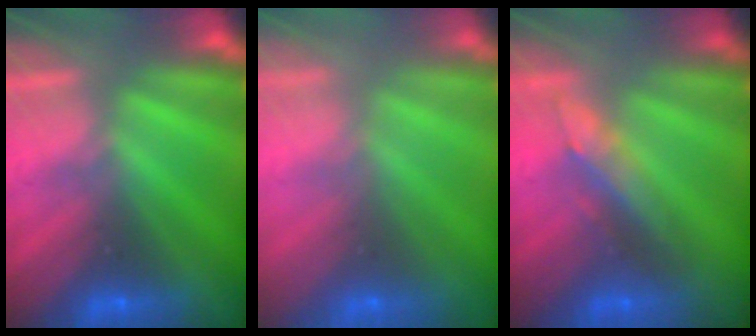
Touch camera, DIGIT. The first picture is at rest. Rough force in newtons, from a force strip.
{"total": 9.1}
{"total": 2.9}